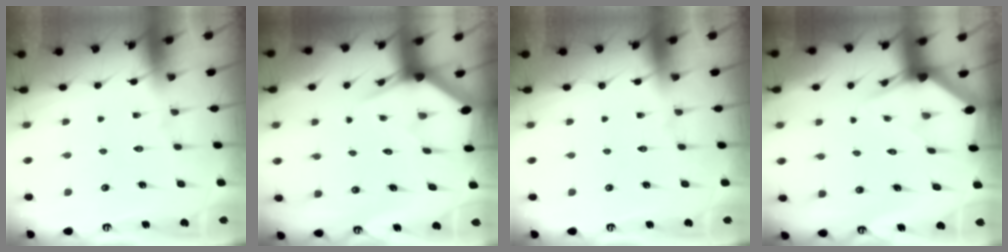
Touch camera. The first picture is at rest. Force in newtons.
{"total": 3.1, "press": 3.1, "slide": 0.0}
{"total": 0.0}
{"total": 3.0, "press": 3.0, "slide": 0.2}